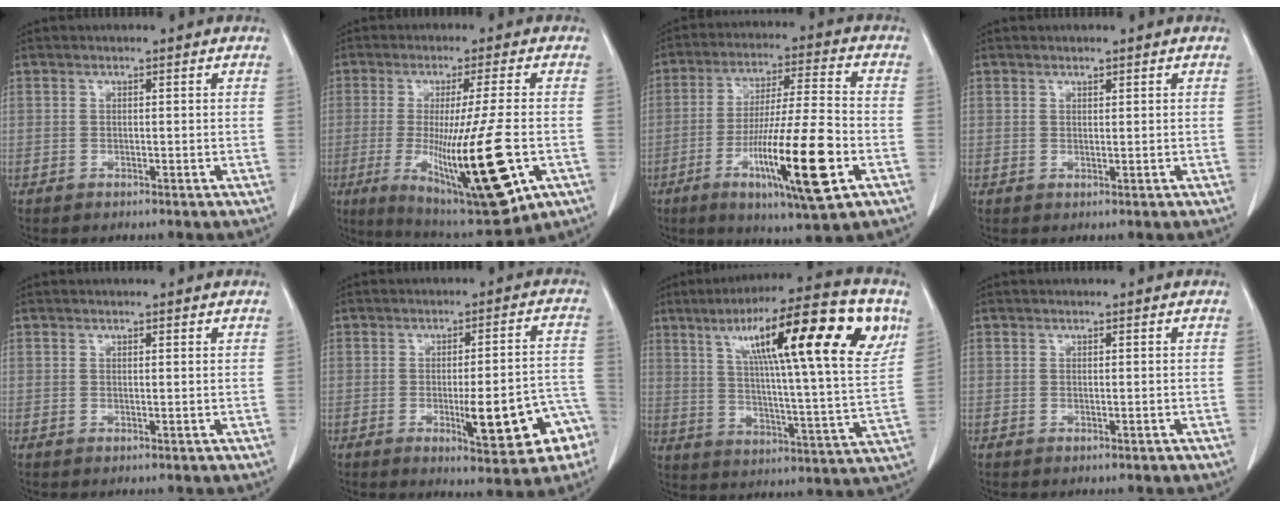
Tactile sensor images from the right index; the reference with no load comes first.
{"total": 18.6, "force": [-4.6, 1.3, 17.9], "torque": [-0.302, -0.045, -0.062]}
{"total": 16.8, "force": [-6.0, 0.7, 15.7], "torque": [-0.281, -0.022, -0.099]}
{"total": 0.6, "force": [0.5, 0.1, 0.3], "torque": [-0.006, -0.005, 0.009]}
{"total": 0.7, "force": [0.6, 0.0, 0.4], "torque": [-0.008, -0.005, 0.009]}
{"total": 12.4, "force": [-4.6, 2.3, 11.3], "torque": [-0.133, 0.013, -0.051]}
{"total": 24.3, "force": [10.5, 2.7, 21.8], "torque": [-0.334, 0.027, 0.154]}
{"total": 0.0}